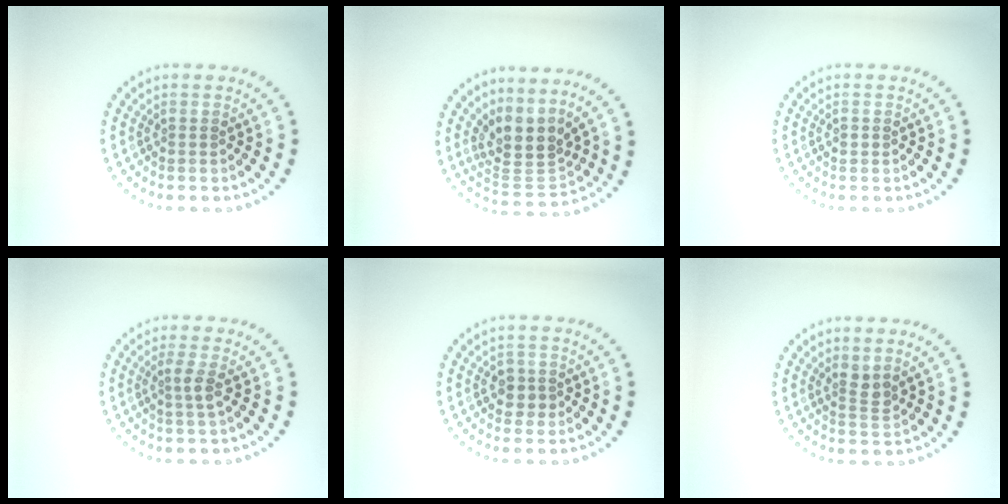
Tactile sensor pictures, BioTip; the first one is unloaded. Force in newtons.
{"total": 4.1, "press": 3.1, "slide": 2.7}
{"total": 0.7, "press": 0.7, "slide": 0.1}
{"total": 1.5, "press": 1.1, "slide": 1.0}
{"total": 1.7, "press": 1.6, "slide": 0.6}
{"total": 1.6, "press": 1.1, "slide": 1.1}